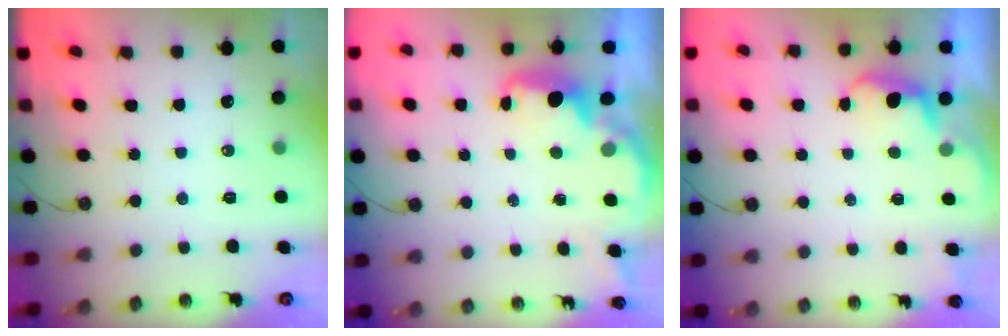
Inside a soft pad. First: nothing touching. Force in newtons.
{"total": 3.0, "press": 3.0, "slide": 0.7}
{"total": 2.3, "press": 2.1, "slide": 0.9}